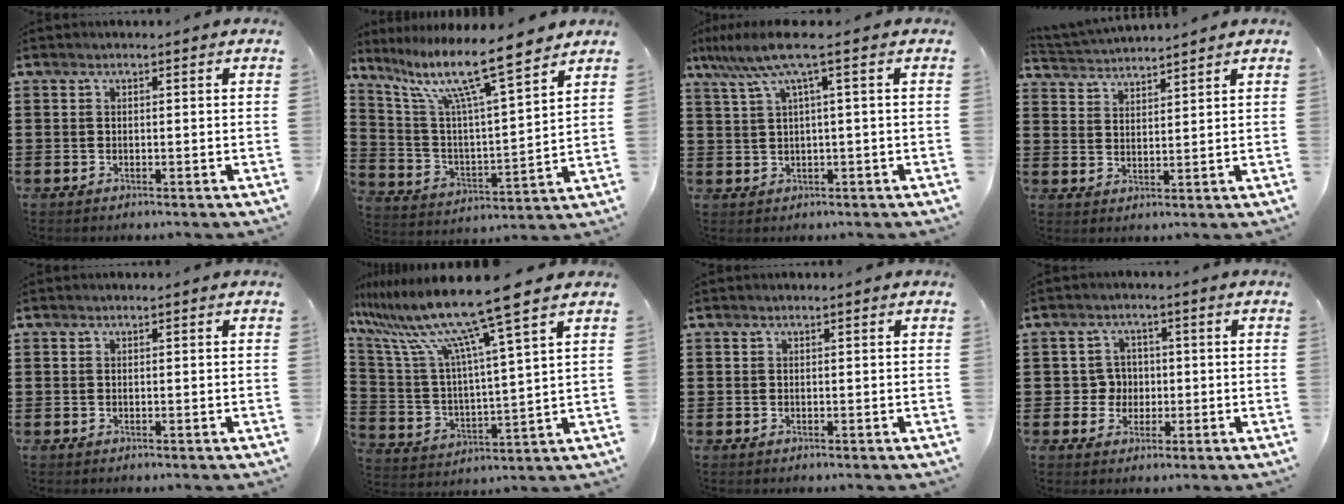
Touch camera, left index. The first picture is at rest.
{"total": 12.5, "force": [9.4, 1.4, 8.1], "torque": [-0.180, -0.055, 0.156]}
{"total": 6.2, "force": [1.9, 0.3, 5.9], "torque": [-0.132, -0.011, 0.026]}
{"total": 2.7, "force": [2.7, -0.2, -0.5], "torque": [-0.004, -0.013, 0.047]}
{"total": 0.0}
{"total": 13.0, "force": [10.2, 0.2, 8.1], "torque": [-0.197, -0.059, 0.167]}
{"total": 0.0}
{"total": 3.8, "force": [-0.3, 3.6, 1.0], "torque": [-0.036, 0.007, -0.009]}